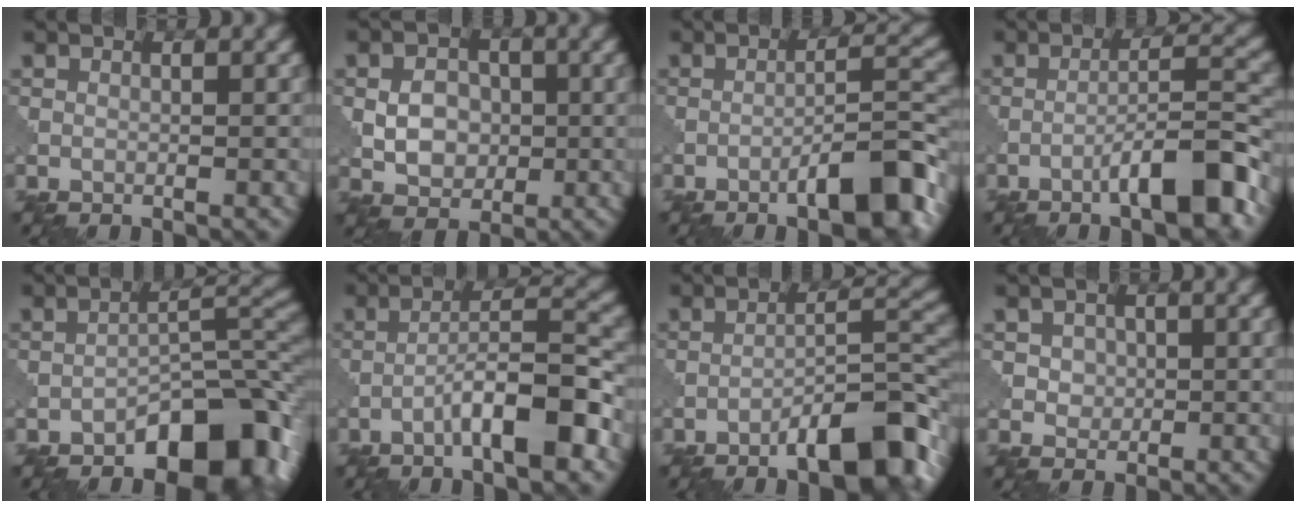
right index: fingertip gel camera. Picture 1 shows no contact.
{"total": 3.9, "force": [-0.3, 3.1, 2.3], "torque": [-0.035, 0.002, -0.007]}
{"total": 7.5, "force": [-4.3, 1.5, 5.9], "torque": [-0.086, 0.017, -0.066]}
{"total": 7.0, "force": [-4.0, 1.0, 5.6], "torque": [-0.084, 0.017, -0.067]}
{"total": 9.3, "force": [-5.6, 4.0, 6.2], "torque": [-0.068, 0.016, -0.092]}
{"total": 6.9, "force": [-3.4, 1.2, 6.0], "torque": [-0.093, 0.024, -0.060]}
{"total": 8.6, "force": [-5.4, 2.2, 6.3], "torque": [-0.091, 0.015, -0.086]}
{"total": 2.4, "force": [0.6, 2.1, 1.0], "torque": [-0.017, 0.000, 0.016]}